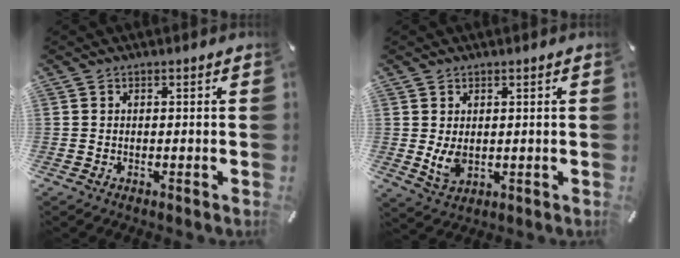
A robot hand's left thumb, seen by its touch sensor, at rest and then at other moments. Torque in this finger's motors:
{"motor_torque": [0.40, 0.52, 0.05, -0.01, 0.01]}